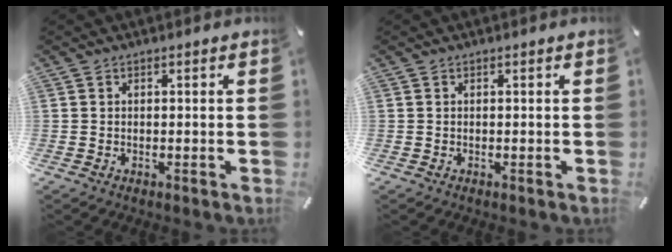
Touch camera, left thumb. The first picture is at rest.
{"total": 0.0}